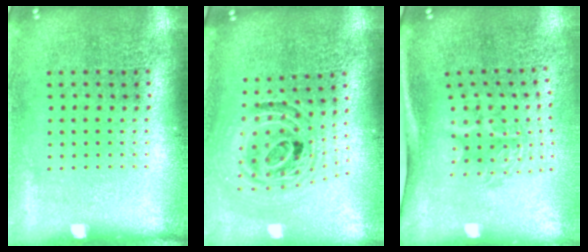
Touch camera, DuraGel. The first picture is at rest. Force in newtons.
{"total": 1.2, "press": 1.1, "slide": 0.5}
{"total": 1.9, "press": 1.3, "slide": 1.4}